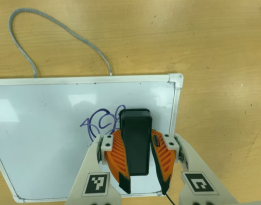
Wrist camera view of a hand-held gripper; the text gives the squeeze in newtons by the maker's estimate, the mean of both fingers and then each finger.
{"total": 13.7, "left": 13.5, "right": 14.0}